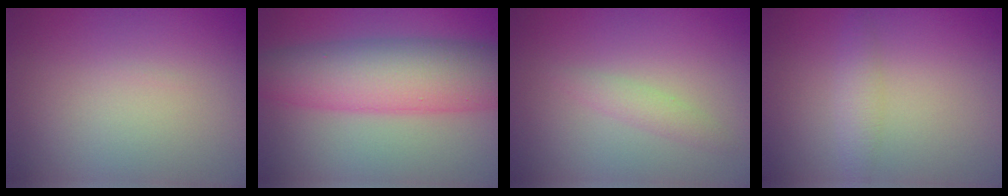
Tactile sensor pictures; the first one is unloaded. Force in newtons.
{"total": 8.5, "press": 8.5, "slide": 0.2}
{"total": 1.3, "press": 1.3, "slide": 0.0}
{"total": 1.6, "press": 1.6, "slide": 0.1}